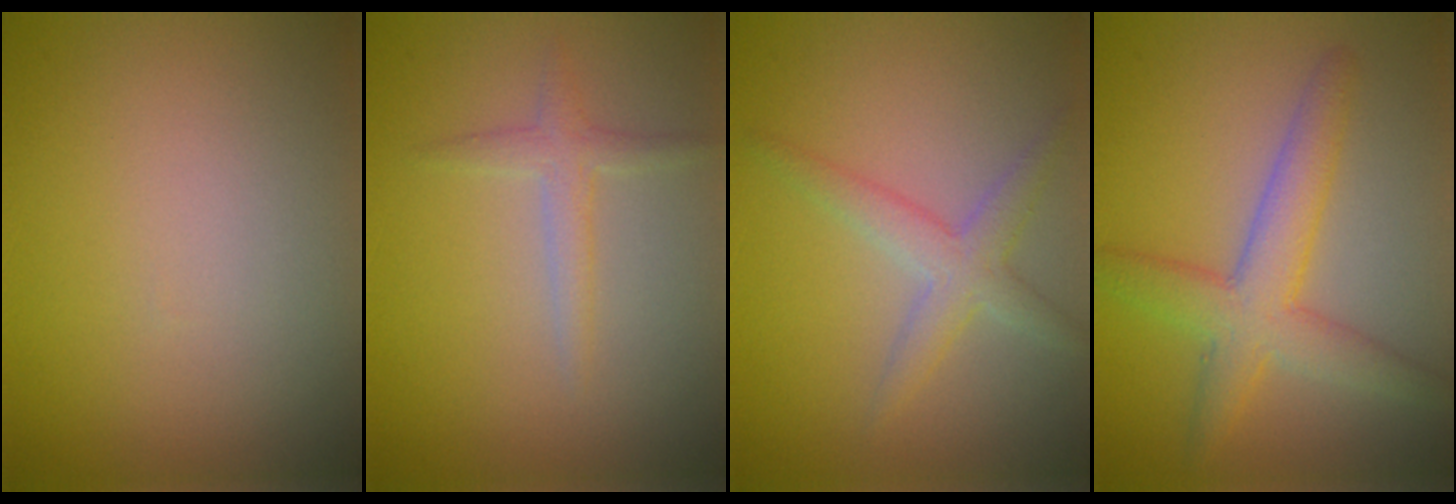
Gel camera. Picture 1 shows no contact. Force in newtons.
{"total": 1.7, "press": 1.7, "slide": 0.1}
{"total": 2.8, "press": 2.8, "slide": 0.1}
{"total": 4.7, "press": 4.7, "slide": 0.1}